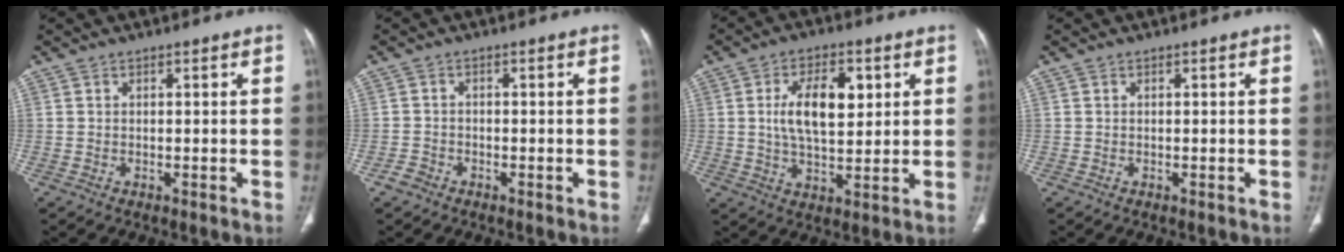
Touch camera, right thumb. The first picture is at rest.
{"total": 1.9, "force": [-1.3, 1.3, 0.2], "torque": [-0.007, 0.008, -0.027]}
{"total": 11.2, "force": [2.6, 5.8, 9.3], "torque": [-0.143, -0.006, 0.047]}
{"total": 0.0}